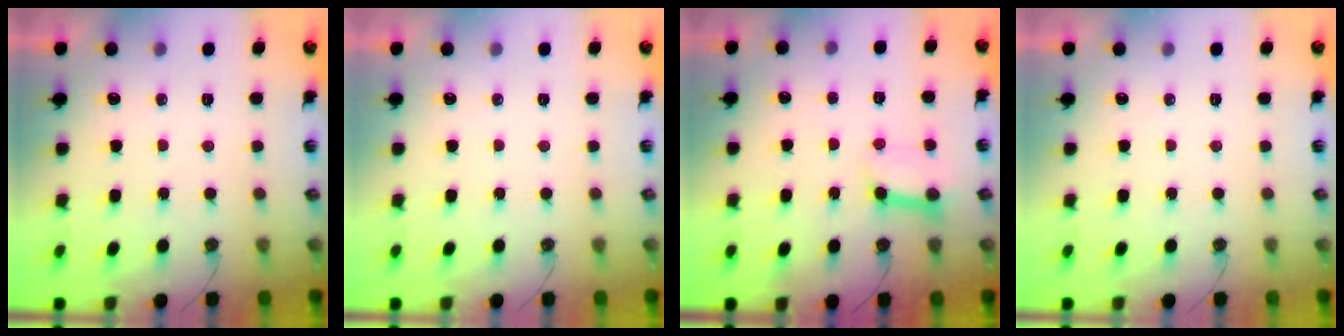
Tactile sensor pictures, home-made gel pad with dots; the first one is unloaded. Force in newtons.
{"total": 0.0}
{"total": 8.9, "press": 8.8, "slide": 1.2}
{"total": 0.0}